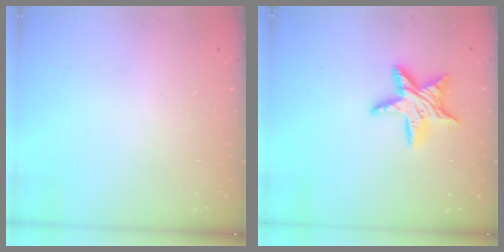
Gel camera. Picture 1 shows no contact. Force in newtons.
{"total": 11.7, "press": 11.7, "slide": 0.6}